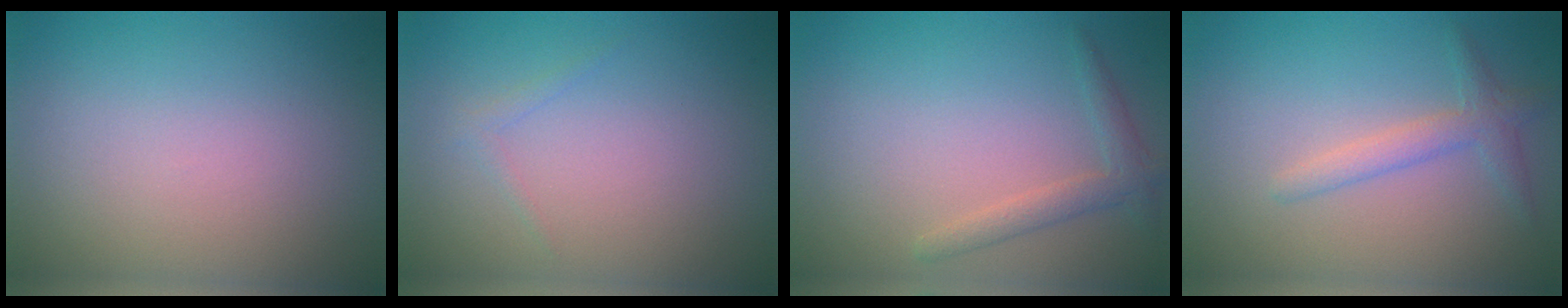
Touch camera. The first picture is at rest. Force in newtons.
{"total": 0.7, "press": 0.7, "slide": 0.1}
{"total": 1.9, "press": 1.9, "slide": 0.1}
{"total": 2.2, "press": 2.2, "slide": 0.1}